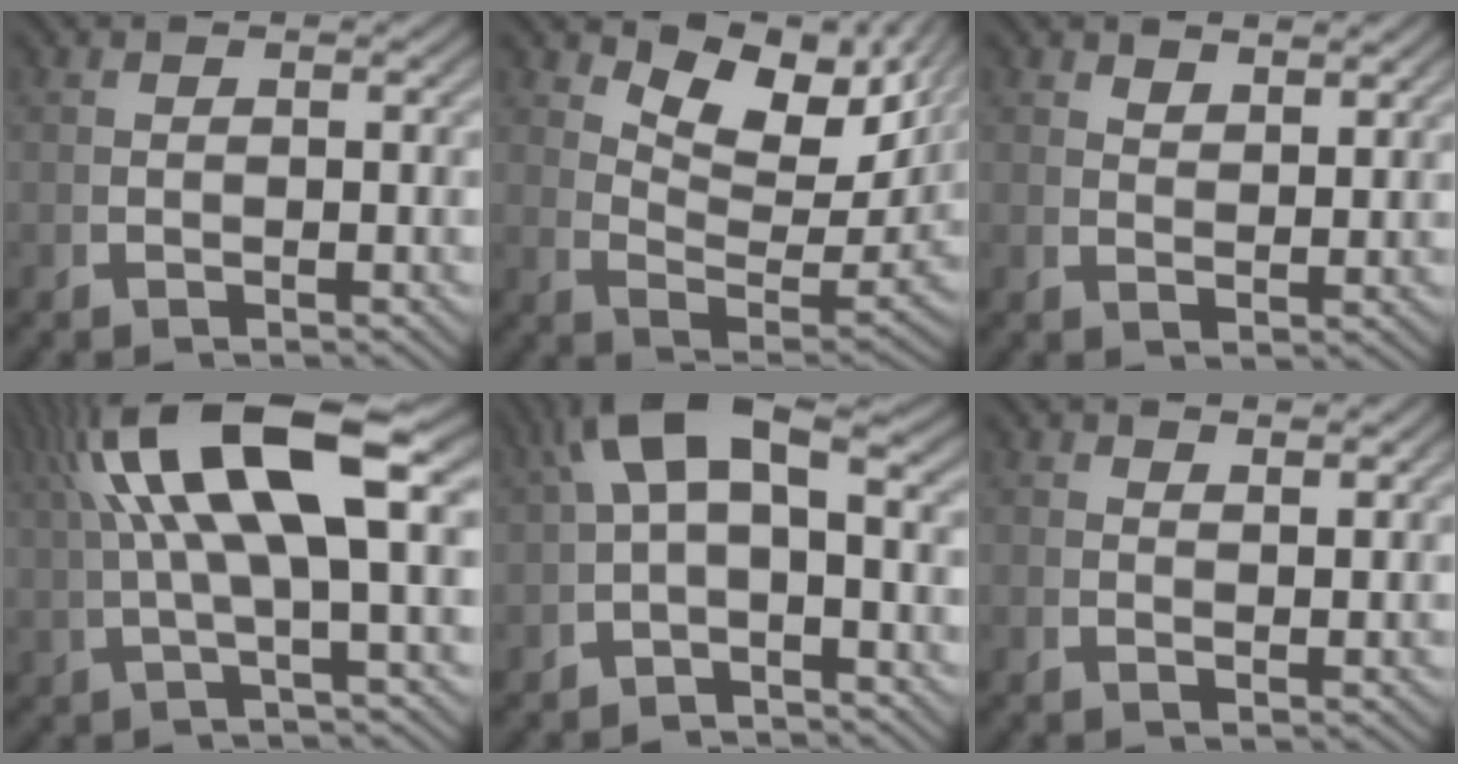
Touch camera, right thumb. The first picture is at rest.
{"total": 10.5, "force": [4.5, 5.2, 7.9], "torque": [-0.126, -0.001, 0.071]}
{"total": 2.3, "force": [2.2, 0.2, 0.5], "torque": [-0.003, -0.001, 0.044]}
{"total": 9.6, "force": [2.9, 2.8, 8.8], "torque": [-0.154, 0.023, 0.045]}
{"total": 5.1, "force": [-0.1, 2.5, 4.4], "torque": [-0.078, 0.001, 0.004]}
{"total": 1.9, "force": [1.8, 0.2, 0.5], "torque": [-0.003, 0.002, 0.032]}